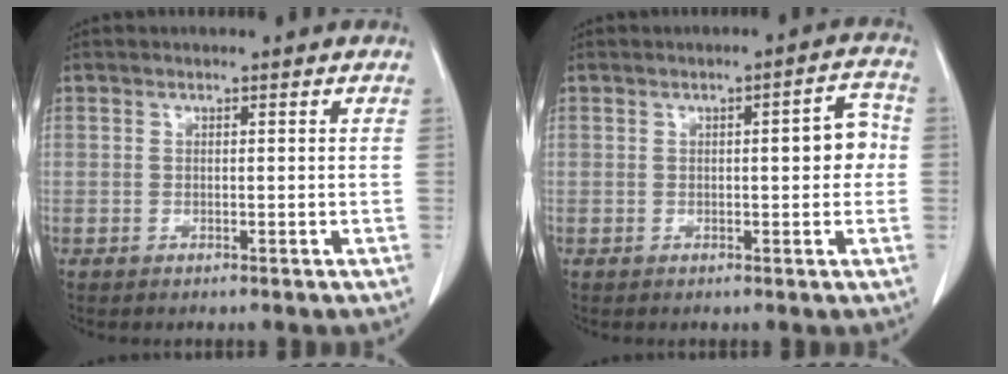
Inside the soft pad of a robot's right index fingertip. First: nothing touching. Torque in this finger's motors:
{"motor_torque": [0.53, -0.07, 0.31, 0.06]}